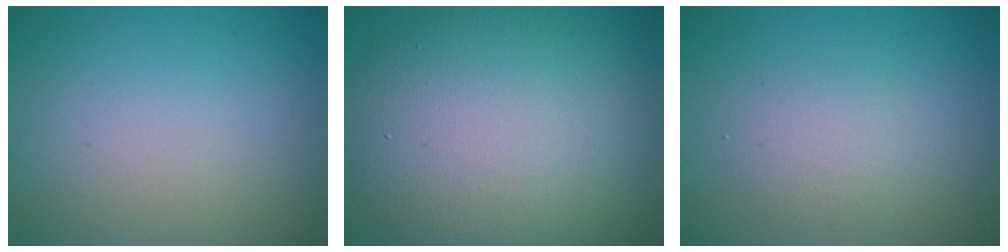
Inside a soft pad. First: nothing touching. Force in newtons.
{"total": 13.4, "press": 13.4, "slide": 0.4}
{"total": 1.9, "press": 1.9, "slide": 0.1}